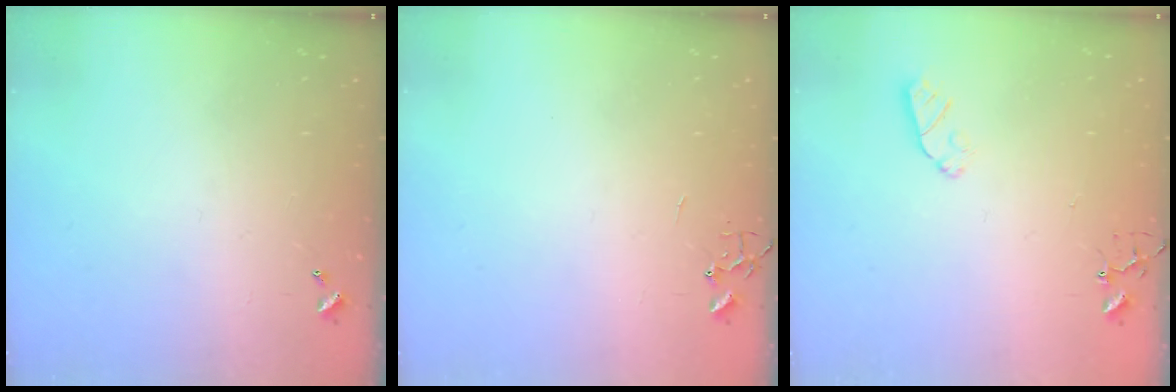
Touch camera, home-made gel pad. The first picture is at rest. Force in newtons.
{"total": 0.0}
{"total": 6.2, "press": 6.2, "slide": 0.0}